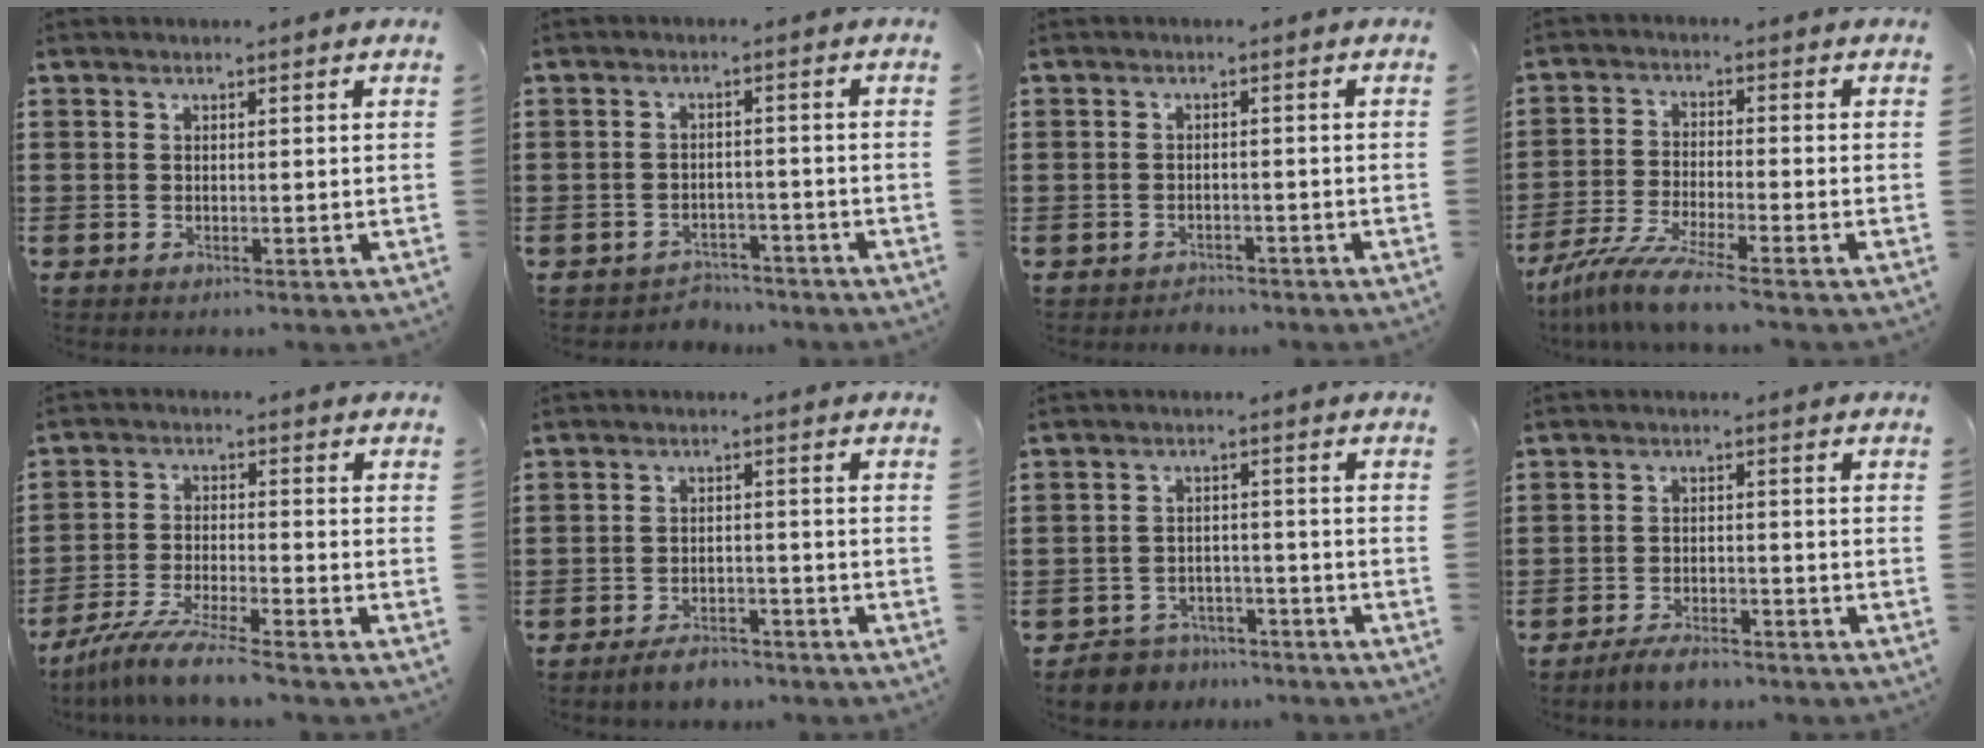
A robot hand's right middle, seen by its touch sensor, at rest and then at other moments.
{"total": 3.2, "force": [-3.1, 0.7, -0.3], "torque": [-0.003, 0.002, -0.069]}
{"total": 2.0, "force": [-1.9, 0.7, -0.2], "torque": [-0.002, 0.003, -0.044]}
{"total": 7.4, "force": [-6.4, -0.1, 3.8], "torque": [-0.088, -0.015, -0.126]}
{"total": 7.2, "force": [-6.5, -0.2, 3.2], "torque": [-0.073, -0.010, -0.127]}
{"total": 3.6, "force": [-3.3, 1.0, 1.0], "torque": [-0.026, 0.006, -0.067]}
{"total": 5.0, "force": [-4.9, 1.2, 0.0], "torque": [-0.010, 0.012, -0.102]}
{"total": 3.5, "force": [-3.2, 0.9, 1.2], "torque": [-0.028, 0.005, -0.066]}